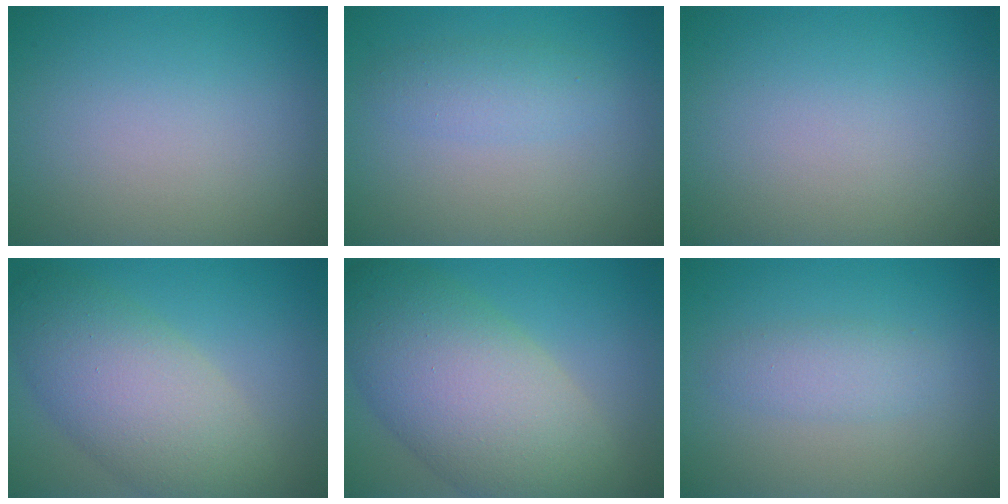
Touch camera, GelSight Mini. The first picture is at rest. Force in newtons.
{"total": 1.9, "press": 1.9, "slide": 0.0}
{"total": 0.0}
{"total": 7.6, "press": 7.6, "slide": 0.1}
{"total": 11.2, "press": 11.2, "slide": 0.3}
{"total": 2.0, "press": 2.0, "slide": 0.0}